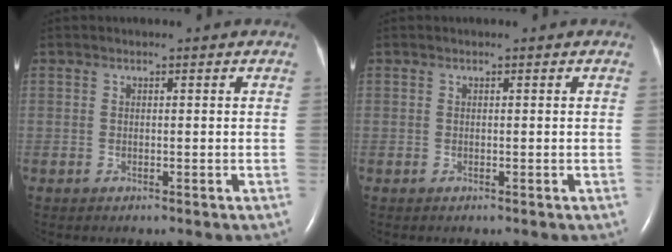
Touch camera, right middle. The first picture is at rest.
{"total": 0.0}